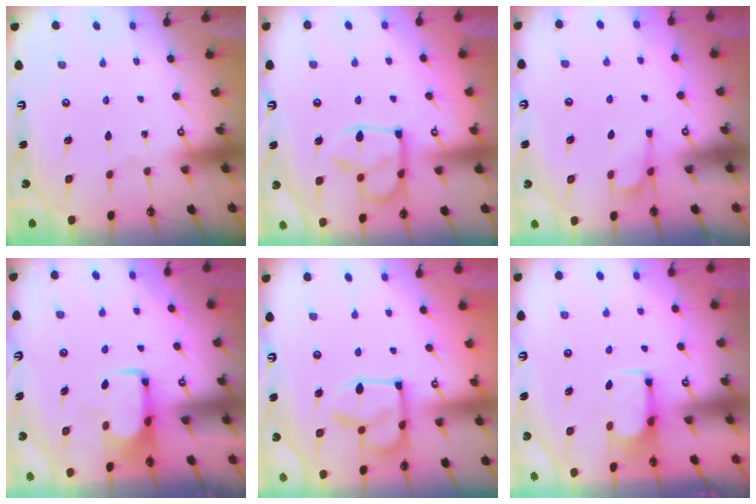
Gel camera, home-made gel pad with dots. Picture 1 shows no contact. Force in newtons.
{"total": 13.7, "press": 13.6, "slide": 1.3}
{"total": 1.8, "press": 1.4, "slide": 1.1}
{"total": 2.0, "press": 1.9, "slide": 0.4}
{"total": 11.1, "press": 11.1, "slide": 0.4}
{"total": 2.8, "press": 2.7, "slide": 0.9}